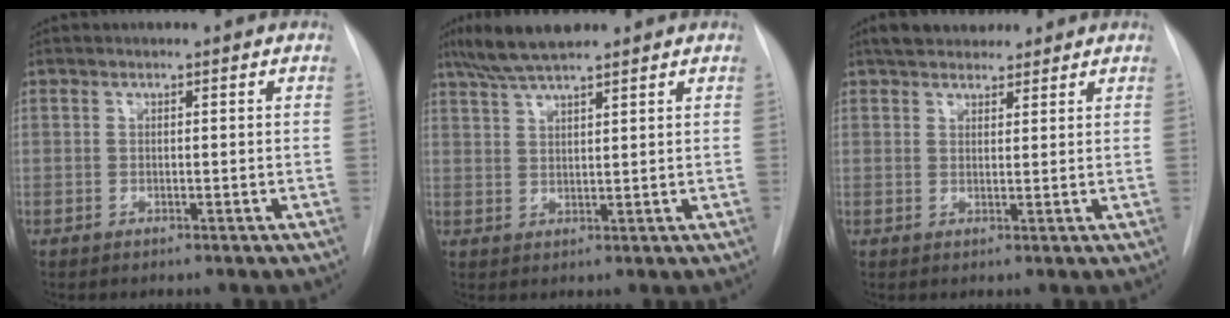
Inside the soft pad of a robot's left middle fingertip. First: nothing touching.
{"total": 7.0, "force": [5.6, 0.7, 4.0], "torque": [-0.077, 0.020, 0.103]}
{"total": 6.6, "force": [5.4, 2.6, 2.8], "torque": [-0.039, 0.023, 0.091]}